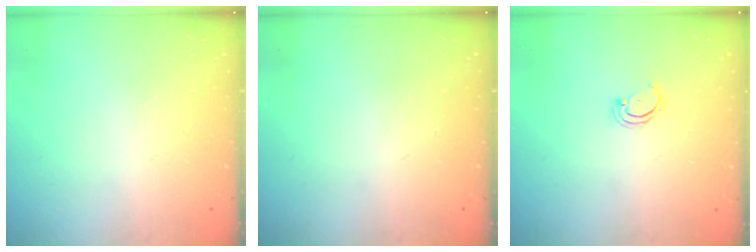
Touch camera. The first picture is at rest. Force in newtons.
{"total": 0.0}
{"total": 2.4, "press": 2.4, "slide": 0.2}